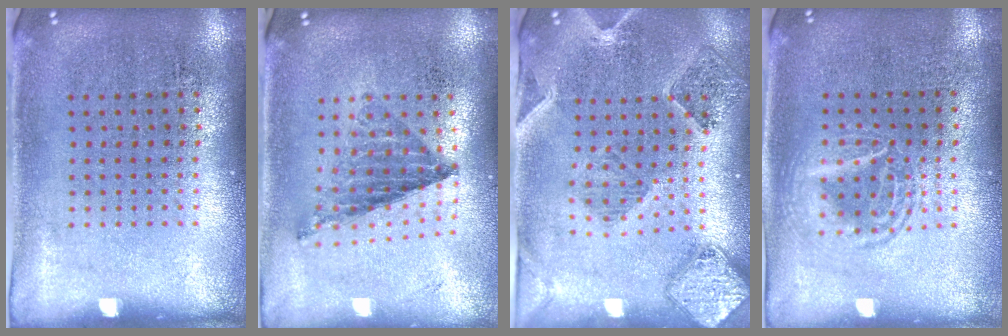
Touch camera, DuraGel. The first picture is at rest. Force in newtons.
{"total": 0.8, "press": 0.8, "slide": 0.1}
{"total": 1.5, "press": 1.5, "slide": 0.3}
{"total": 1.4, "press": 1.4, "slide": 0.1}